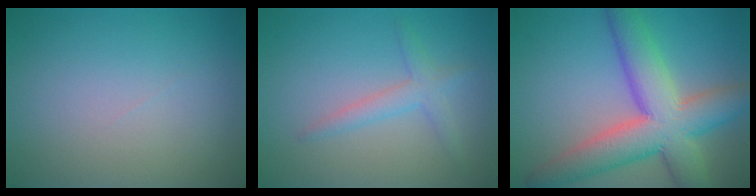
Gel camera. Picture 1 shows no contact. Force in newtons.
{"total": 2.1, "press": 2.1, "slide": 0.1}
{"total": 9.5, "press": 9.5, "slide": 0.5}